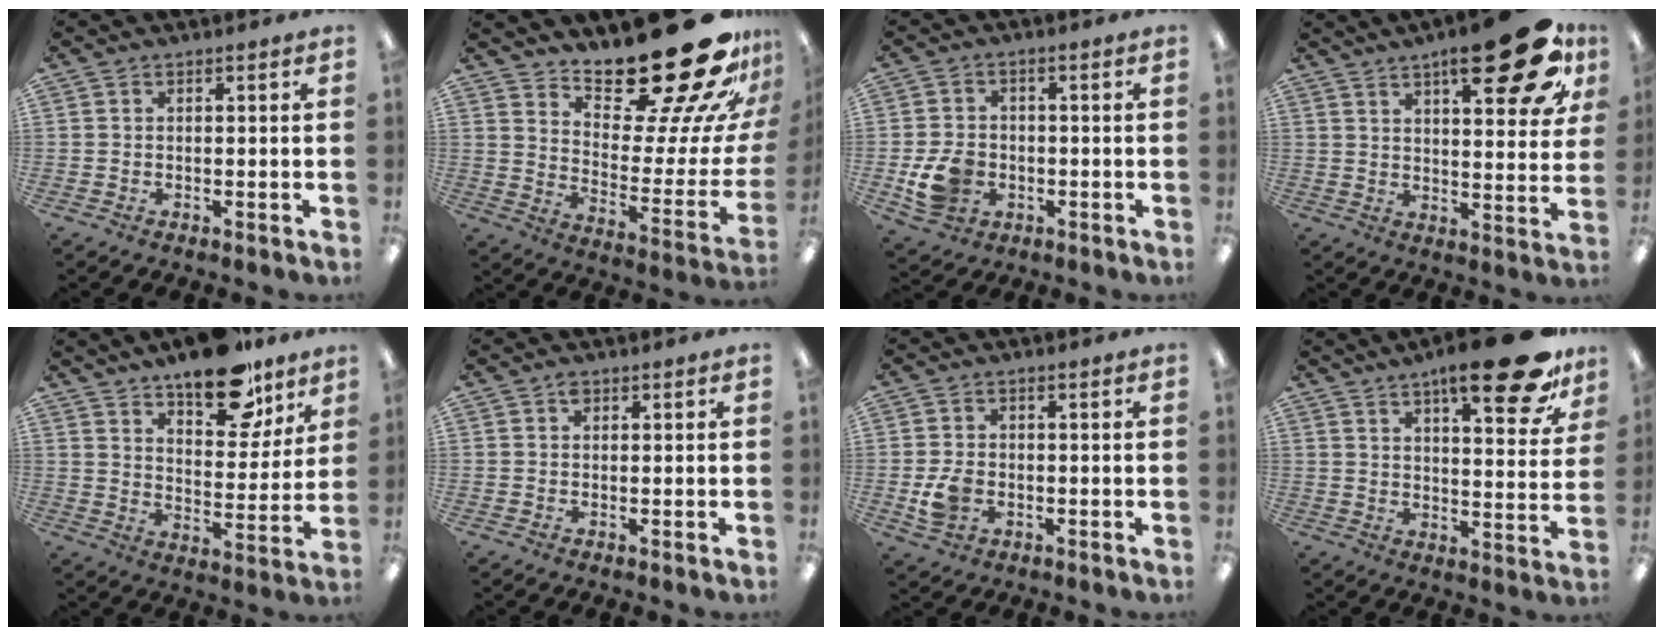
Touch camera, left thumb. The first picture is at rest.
{"total": 30.6, "force": [21.0, 10.0, 19.9], "torque": [-0.238, -0.165, 0.360]}
{"total": 8.3, "force": [-2.1, 6.6, 4.6], "torque": [-0.086, 0.009, -0.036]}
{"total": 21.7, "force": [12.3, 6.8, 16.5], "torque": [-0.216, -0.066, 0.185]}
{"total": 17.2, "force": [12.7, 7.4, 8.9], "torque": [-0.115, -0.077, 0.216]}
{"total": 1.1, "force": [0.6, 0.7, 0.7], "torque": [-0.015, 0.004, 0.010]}
{"total": 5.3, "force": [-1.1, 4.0, 3.4], "torque": [-0.068, -0.002, -0.021]}
{"total": 19.1, "force": [12.6, 4.9, 13.5], "torque": [-0.188, -0.074, 0.196]}